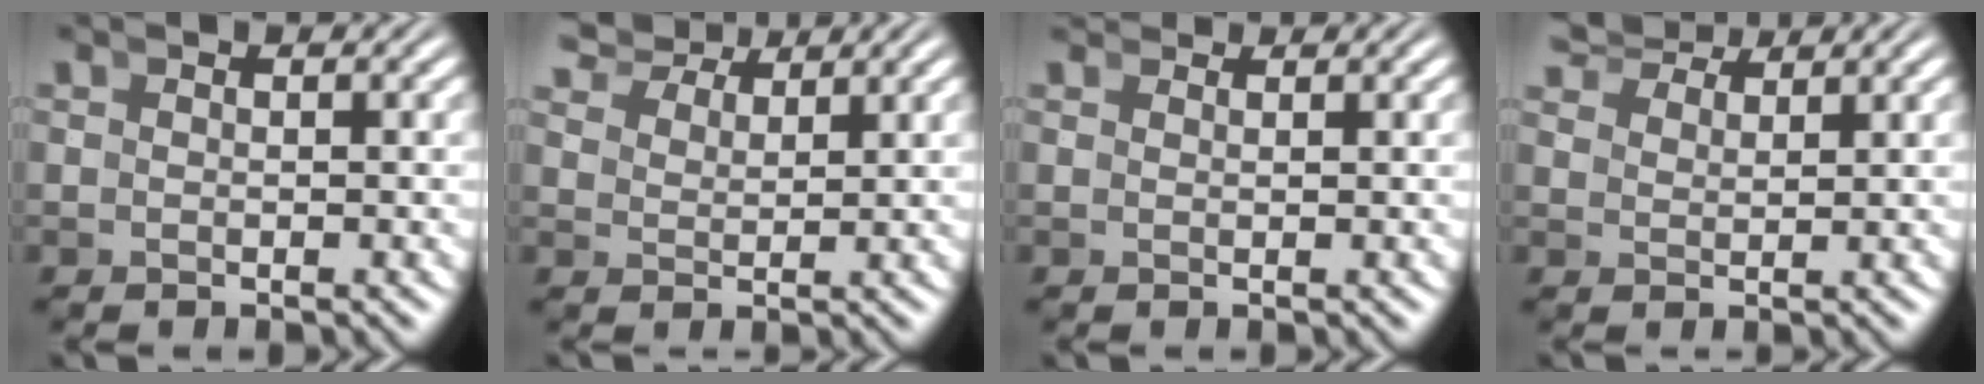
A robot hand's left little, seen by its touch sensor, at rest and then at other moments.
{"total": 5.0, "force": [4.7, 1.0, 1.4], "torque": [-0.014, 0.022, 0.075]}
{"total": 1.7, "force": [1.7, -0.1, 0.2], "torque": [0.009, 0.010, 0.026]}
{"total": 4.2, "force": [4.1, 0.1, 0.9], "torque": [-0.002, 0.021, 0.068]}